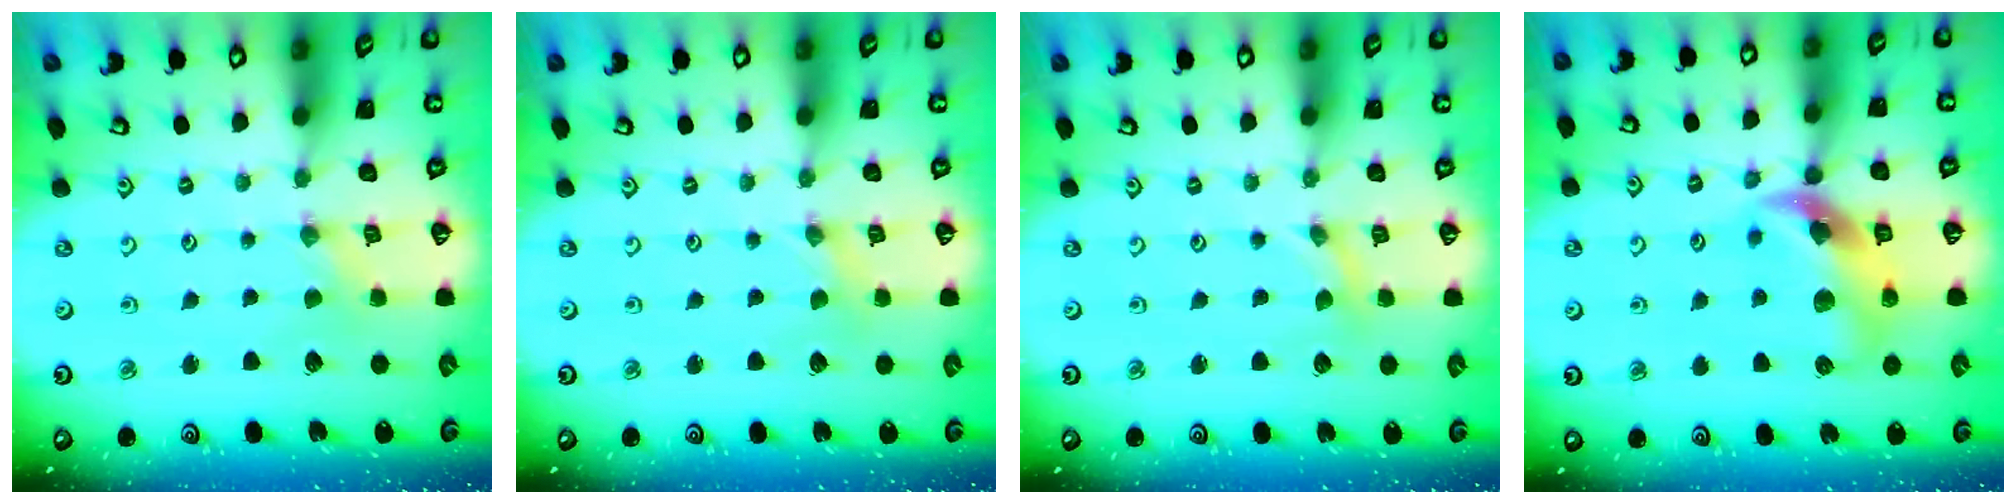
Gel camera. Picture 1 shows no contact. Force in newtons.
{"total": 0.0}
{"total": 0.0}
{"total": 13.2, "press": 13.1, "slide": 1.8}